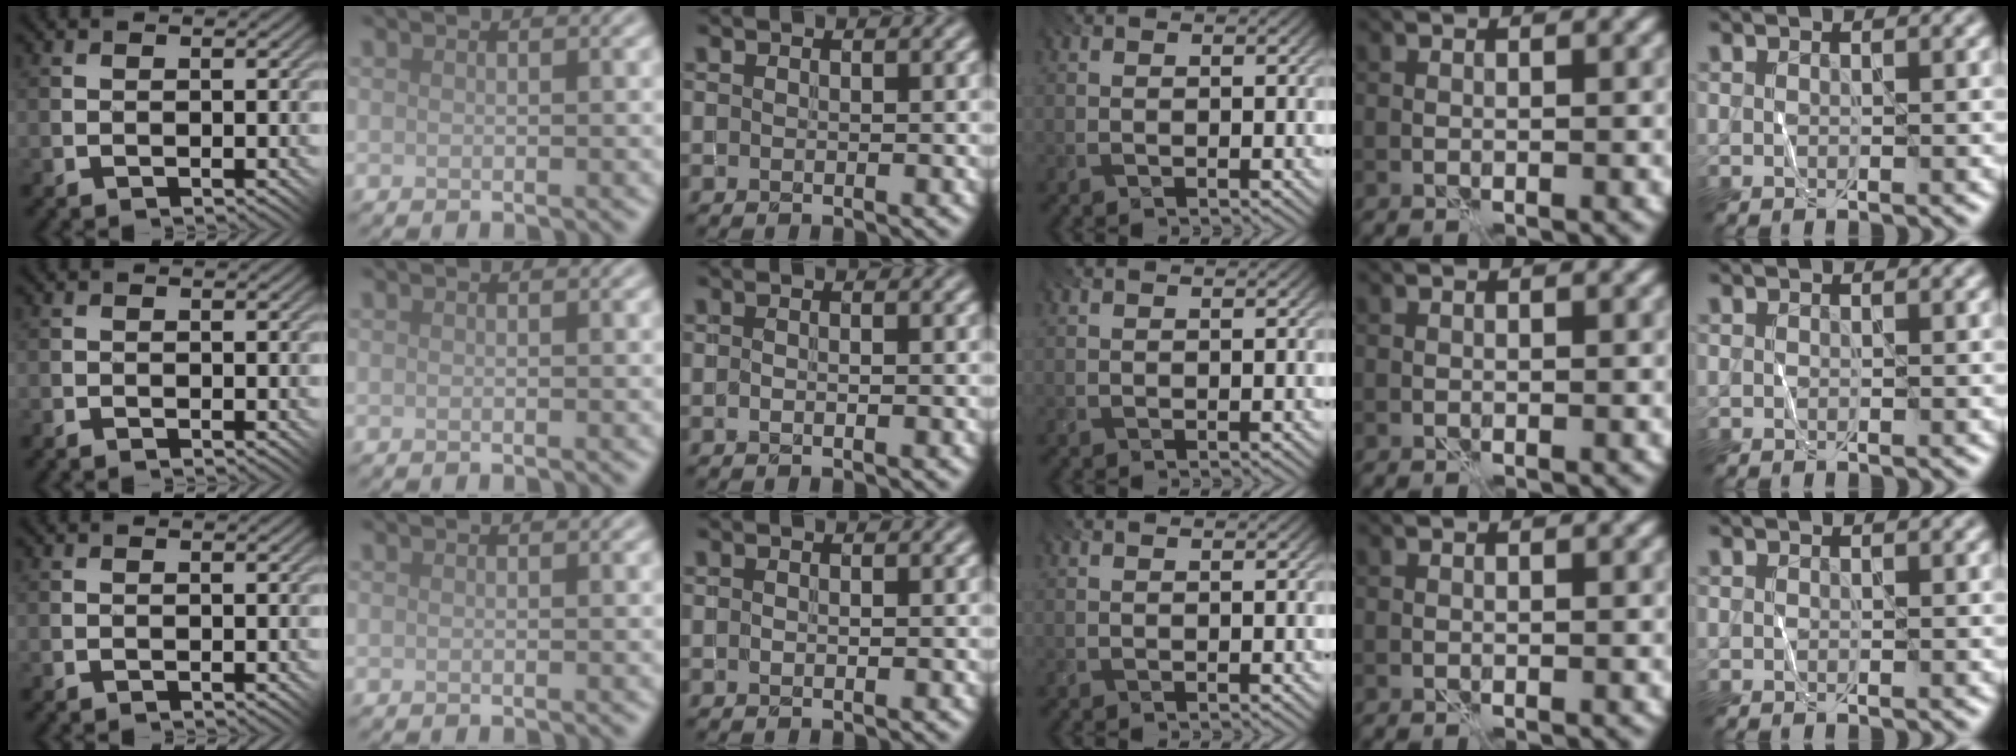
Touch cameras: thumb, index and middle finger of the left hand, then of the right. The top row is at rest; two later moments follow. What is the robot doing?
{"motion": "fold", "object": "shorts"}